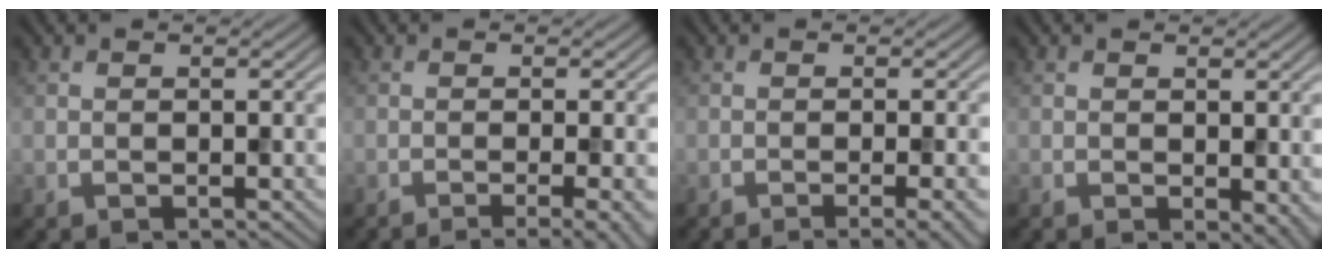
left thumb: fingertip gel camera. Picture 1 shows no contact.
{"total": 4.9, "force": [-2.1, 1.0, 4.3], "torque": [-0.049, -0.001, -0.033]}
{"total": 4.3, "force": [-1.7, 0.9, 3.9], "torque": [-0.045, 0.001, -0.027]}
{"total": 2.7, "force": [-0.3, 1.4, 2.3], "torque": [-0.027, -0.008, -0.002]}